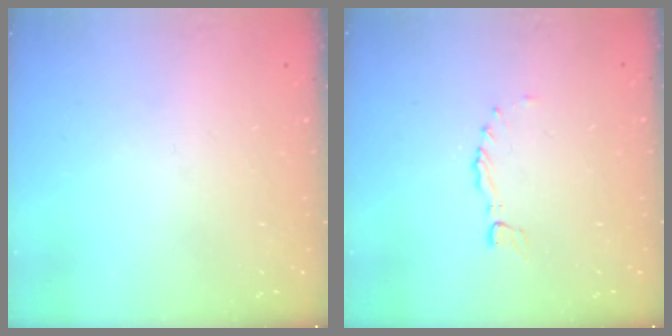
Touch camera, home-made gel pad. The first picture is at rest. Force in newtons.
{"total": 0.0}